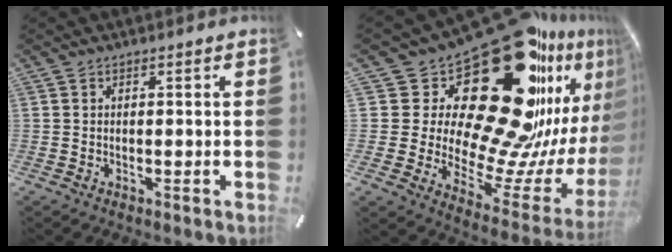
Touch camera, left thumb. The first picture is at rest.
{"total": 40.1, "force": [19.7, 19.3, 29.1], "torque": [-0.468, -0.220, 0.391]}